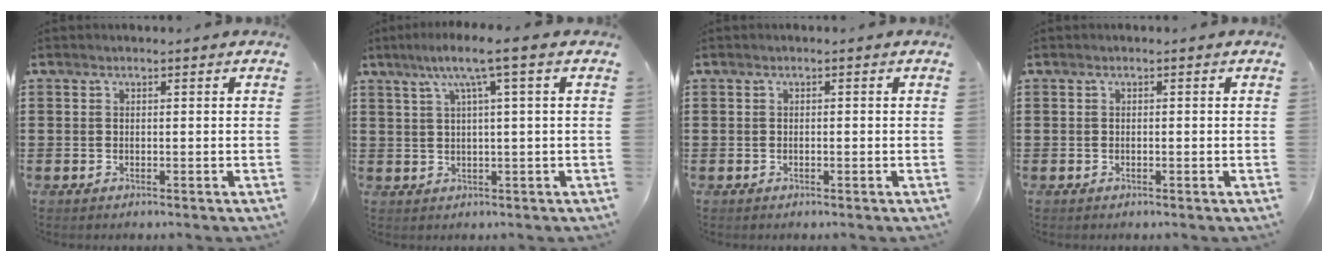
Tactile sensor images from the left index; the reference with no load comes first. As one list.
[{"total": 5.5, "force": [1.8, -0.3, 5.1], "torque": [-0.106, 0.001, 0.023]}, {"total": 0.0}, {"total": 0.0}]